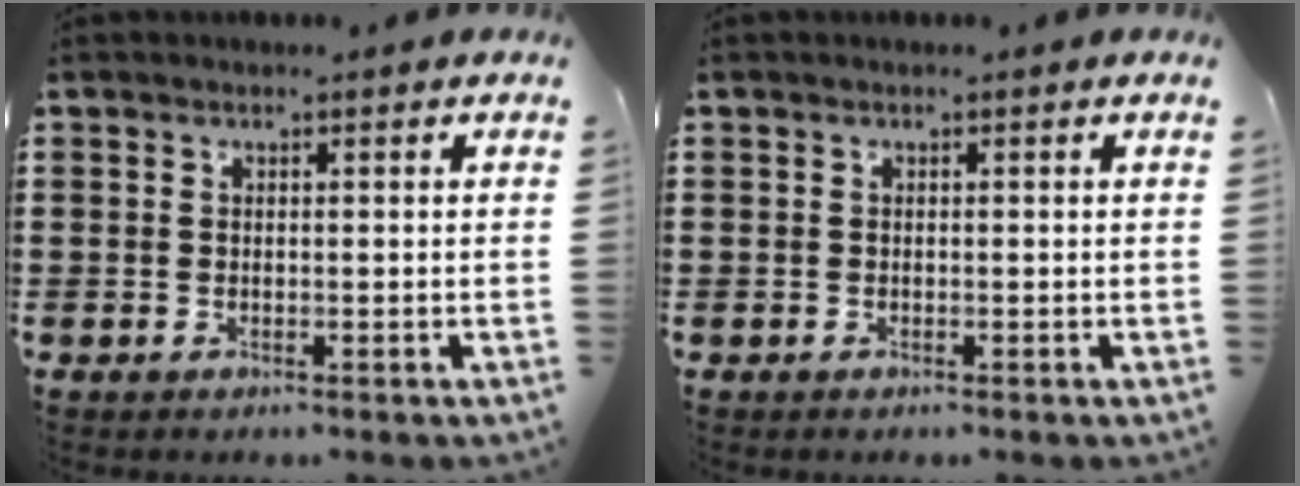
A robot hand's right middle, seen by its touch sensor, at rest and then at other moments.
{"total": 0.0}